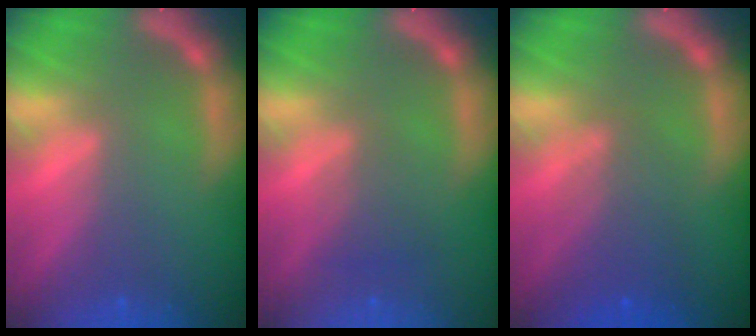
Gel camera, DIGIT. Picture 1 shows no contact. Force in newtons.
{"total": 2.0}
{"total": 4.0}